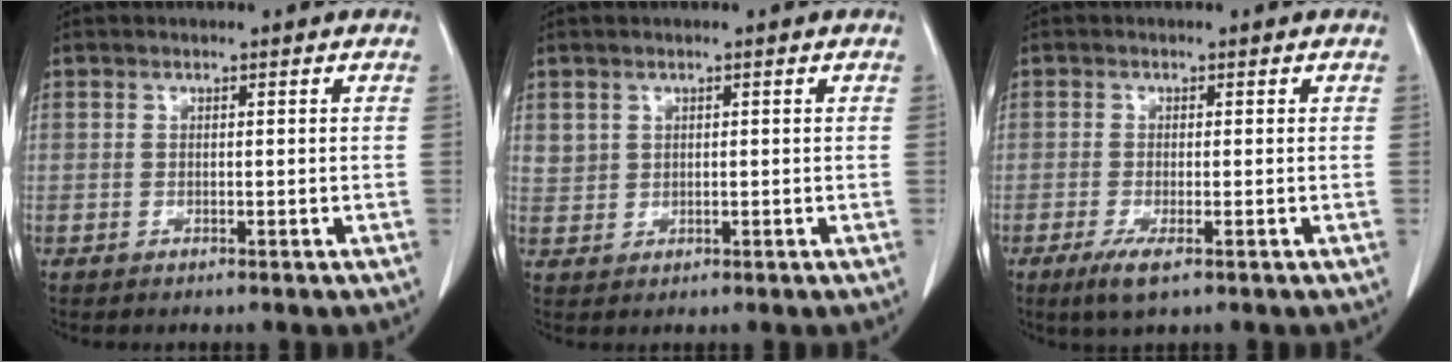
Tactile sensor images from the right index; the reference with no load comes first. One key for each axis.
{"total": 2.2, "fx": 1.1, "fy": 1.9, "fz": 0.4, "tx": 0.004, "ty": 0.005, "tz": 0.021}
{"total": 3.4, "fx": -1.8, "fy": 0.6, "fz": 2.8, "tx": -0.055, "ty": -0.009, "tz": -0.031}